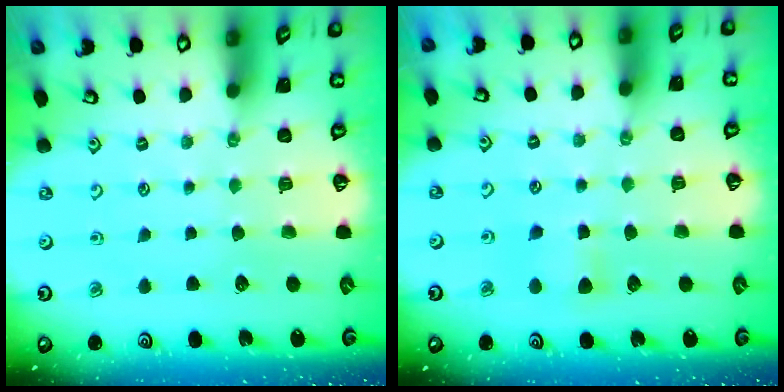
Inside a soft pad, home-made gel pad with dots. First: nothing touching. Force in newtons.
{"total": 5.3, "press": 5.2, "slide": 0.8}